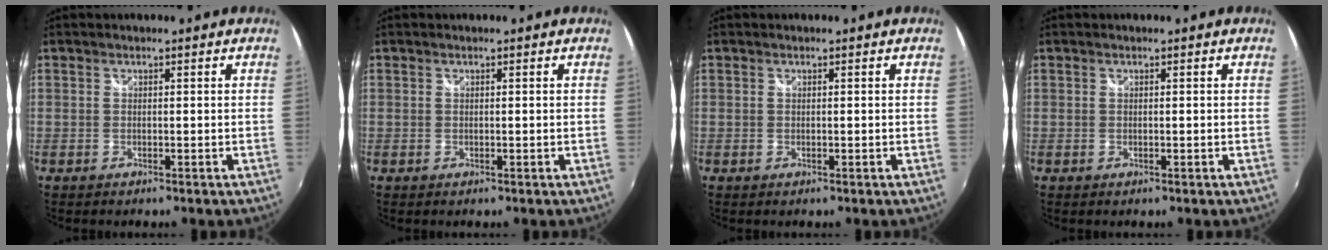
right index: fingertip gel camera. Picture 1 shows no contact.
{"total": 0.0}
{"total": 0.0}
{"total": 0.0}